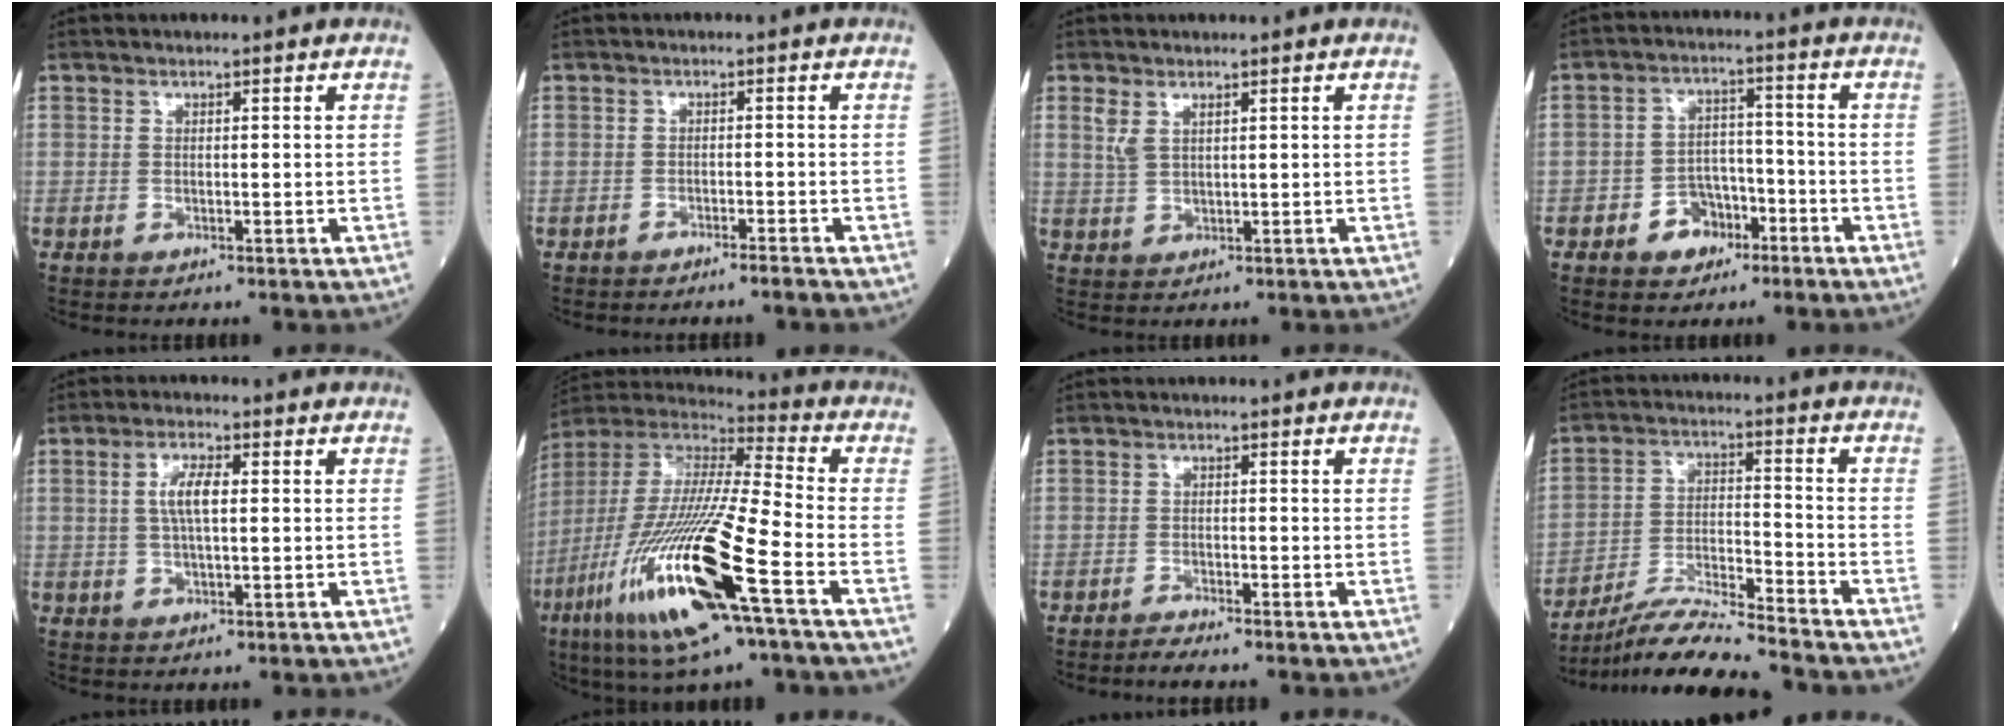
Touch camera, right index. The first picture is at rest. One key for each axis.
{"total": 2.4, "fx": -2.1, "fy": -0.4, "fz": 1.0, "tx": -0.014, "ty": 0.002, "tz": -0.027}
{"total": 2.2, "fx": 1.3, "fy": 0.9, "fz": 1.6, "tx": -0.042, "ty": 0.010, "tz": 0.036}
{"total": 5.5, "fx": -3.0, "fy": 3.9, "fz": 2.5, "tx": -0.040, "ty": 0.019, "tz": -0.043}
{"total": 4.4, "fx": 0.7, "fy": 0.9, "fz": 4.3, "tx": -0.087, "ty": 0.007, "tz": 0.014}
{"total": 23.8, "fx": -9.9, "fy": 1.7, "fz": 21.6, "tx": -0.473, "ty": -0.054, "tz": -0.189}
{"total": 2.0, "fx": -1.8, "fy": -0.6, "fz": 0.5, "tx": -0.013, "ty": -0.003, "tz": -0.031}
{"total": 13.4, "fx": -12.3, "fy": -0.8, "fz": 5.2, "tx": -0.090, "ty": -0.004, "tz": -0.215}